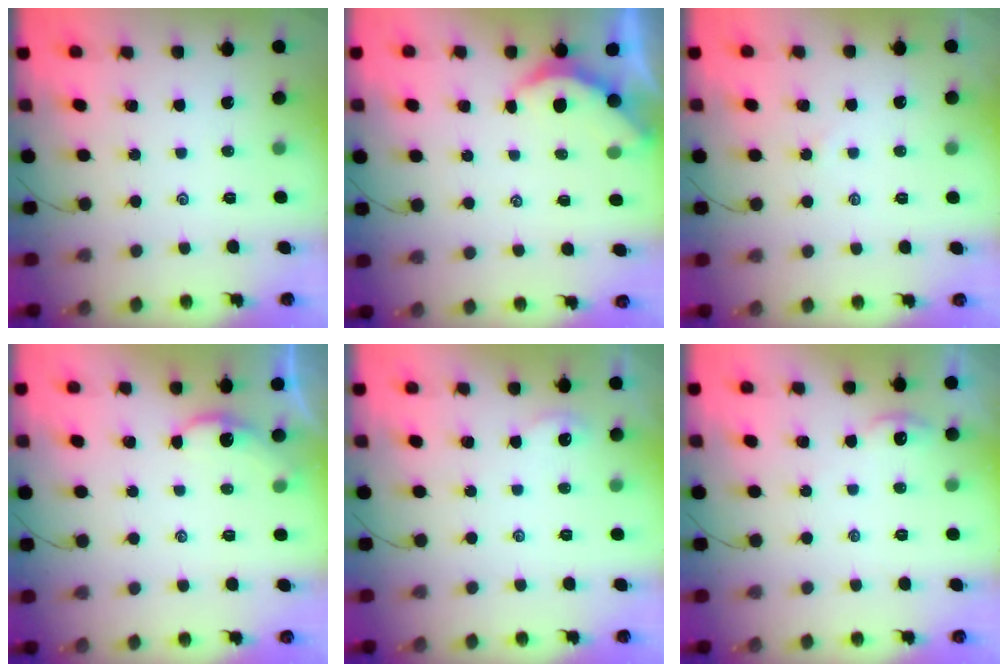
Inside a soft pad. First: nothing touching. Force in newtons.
{"total": 3.3, "press": 3.3, "slide": 0.3}
{"total": 1.4, "press": 1.4, "slide": 0.4}
{"total": 1.3, "press": 1.3, "slide": 0.2}
{"total": 3.1, "press": 3.1, "slide": 0.3}
{"total": 2.5, "press": 2.5, "slide": 0.3}